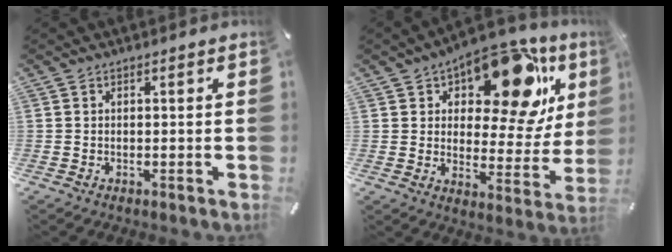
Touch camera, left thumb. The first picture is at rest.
{"total": 19.8, "force": [11.9, 9.6, 12.5], "torque": [-0.172, -0.083, 0.196]}